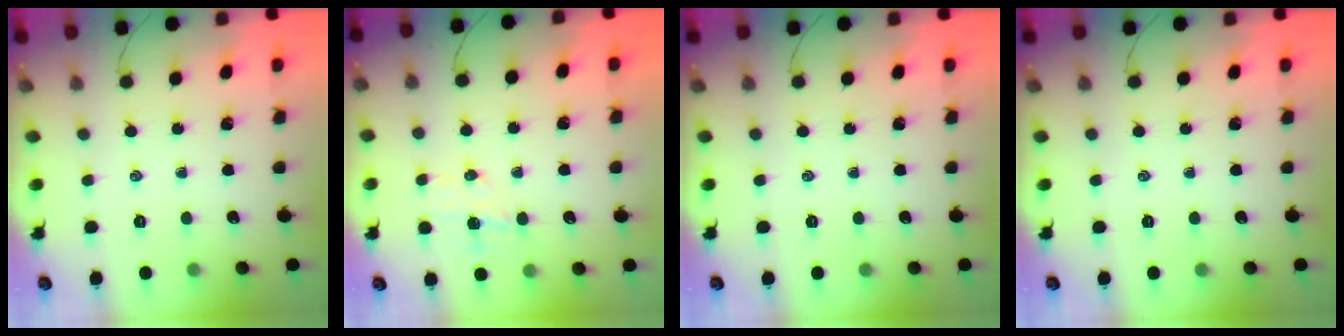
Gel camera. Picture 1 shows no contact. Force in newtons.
{"total": 5.8, "press": 5.7, "slide": 1.4}
{"total": 0.0}
{"total": 0.0}